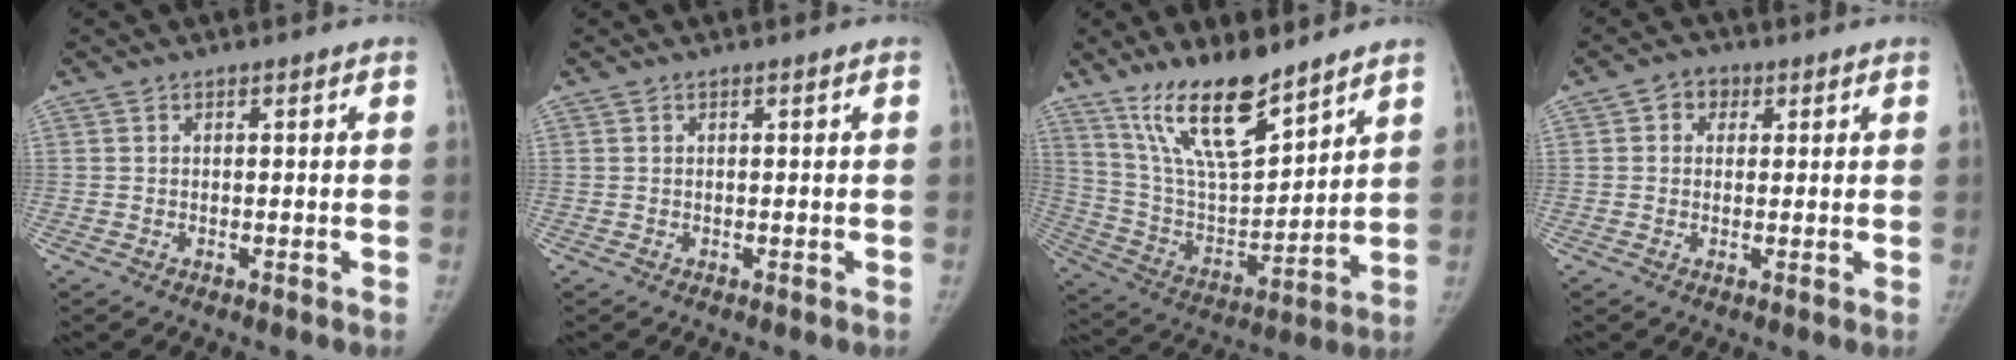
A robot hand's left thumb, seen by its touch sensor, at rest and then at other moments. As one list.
[{"total": 0.0}, {"total": 17.7, "force": [12.8, 5.4, 10.9], "torque": [-0.160, -0.079, 0.243]}, {"total": 3.6, "force": [1.2, 3.0, 1.5], "torque": [-0.003, 0.002, 0.013]}]